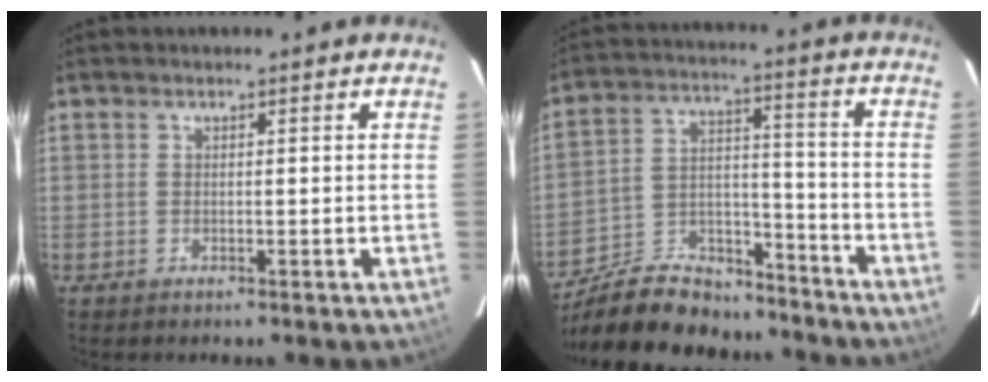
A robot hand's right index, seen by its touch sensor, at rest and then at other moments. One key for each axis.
{"total": 19.7, "fx": -16.1, "fy": 8.4, "fz": 7.6, "tx": -0.166, "ty": 0.029, "tz": -0.247}